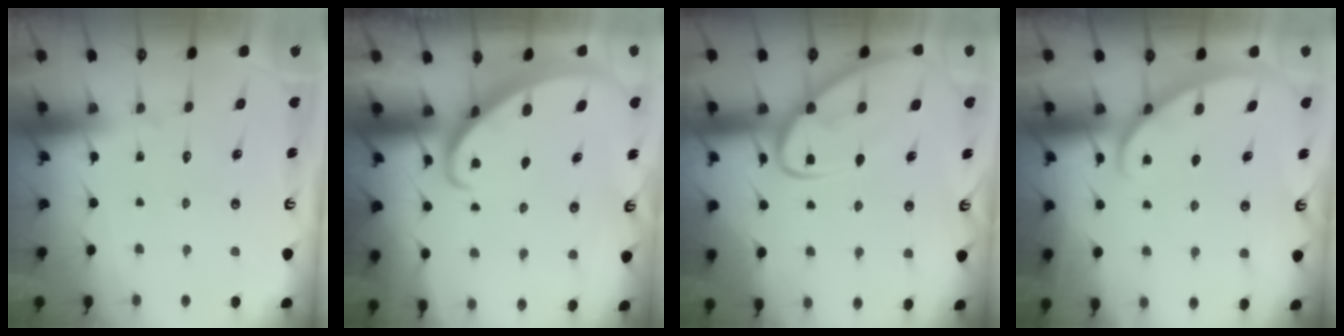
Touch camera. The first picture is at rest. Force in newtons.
{"total": 3.0, "press": 3.0, "slide": 0.3}
{"total": 10.7, "press": 10.7, "slide": 0.9}
{"total": 1.9, "press": 1.9, "slide": 0.2}